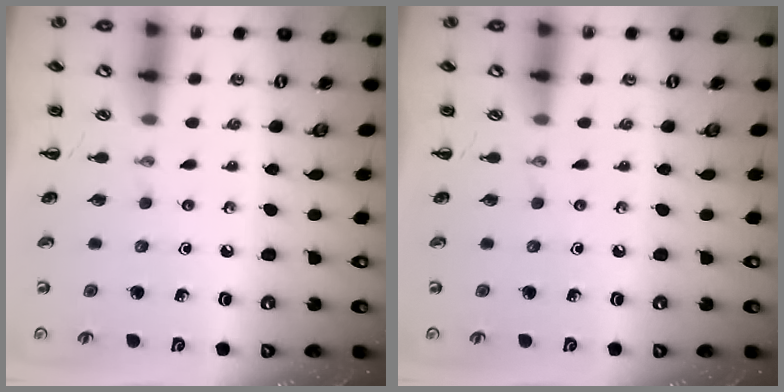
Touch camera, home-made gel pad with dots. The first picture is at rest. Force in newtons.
{"total": 0.0}